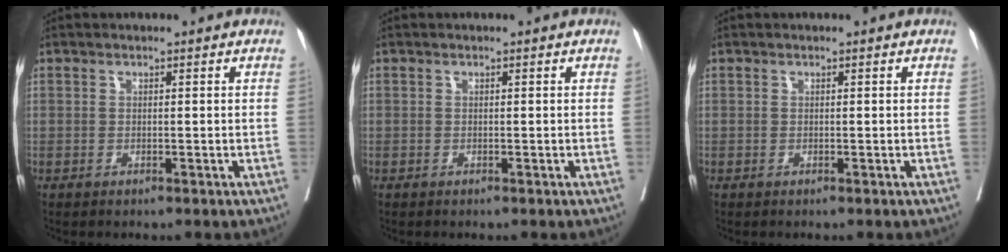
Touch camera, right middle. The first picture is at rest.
{"total": 0.0}
{"total": 0.0}